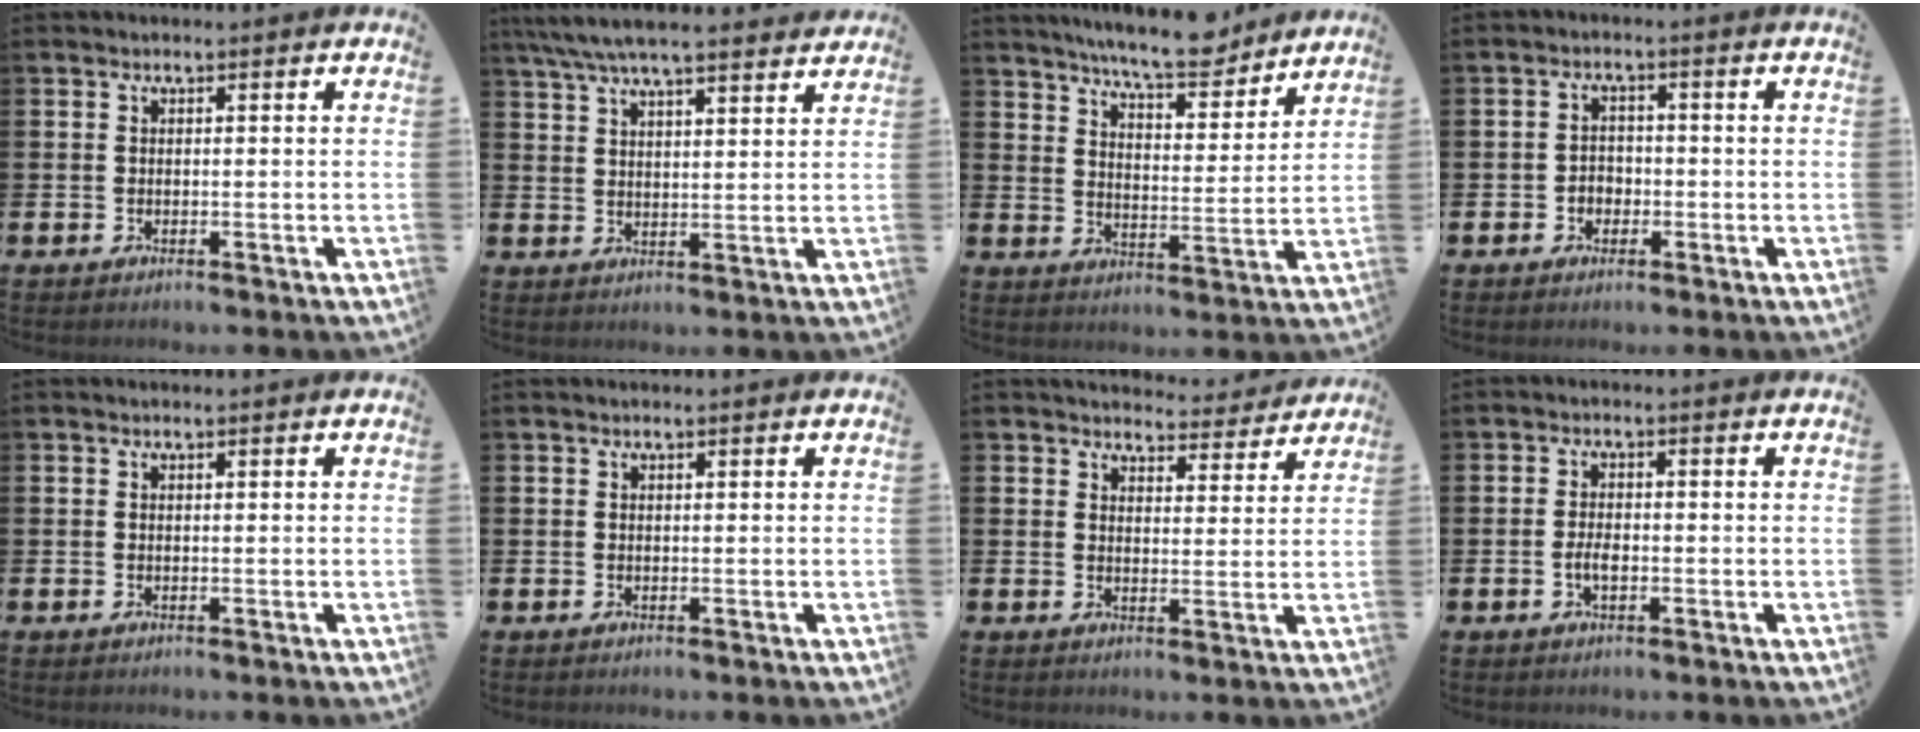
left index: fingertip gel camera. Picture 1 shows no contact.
{"total": 6.7, "force": [6.3, 0.8, 2.4], "torque": [-0.066, -0.022, 0.114]}
{"total": 8.2, "force": [7.8, 0.8, 2.4], "torque": [-0.059, -0.045, 0.139]}
{"total": 2.2, "force": [-0.9, 1.9, 0.8], "torque": [-0.016, 0.004, -0.020]}
{"total": 0.0}
{"total": 0.0}
{"total": 4.1, "force": [4.0, 1.1, 0.1], "torque": [-0.006, -0.030, 0.068]}
{"total": 2.5, "force": [-0.5, 1.2, 2.1], "torque": [-0.030, -0.003, -0.012]}